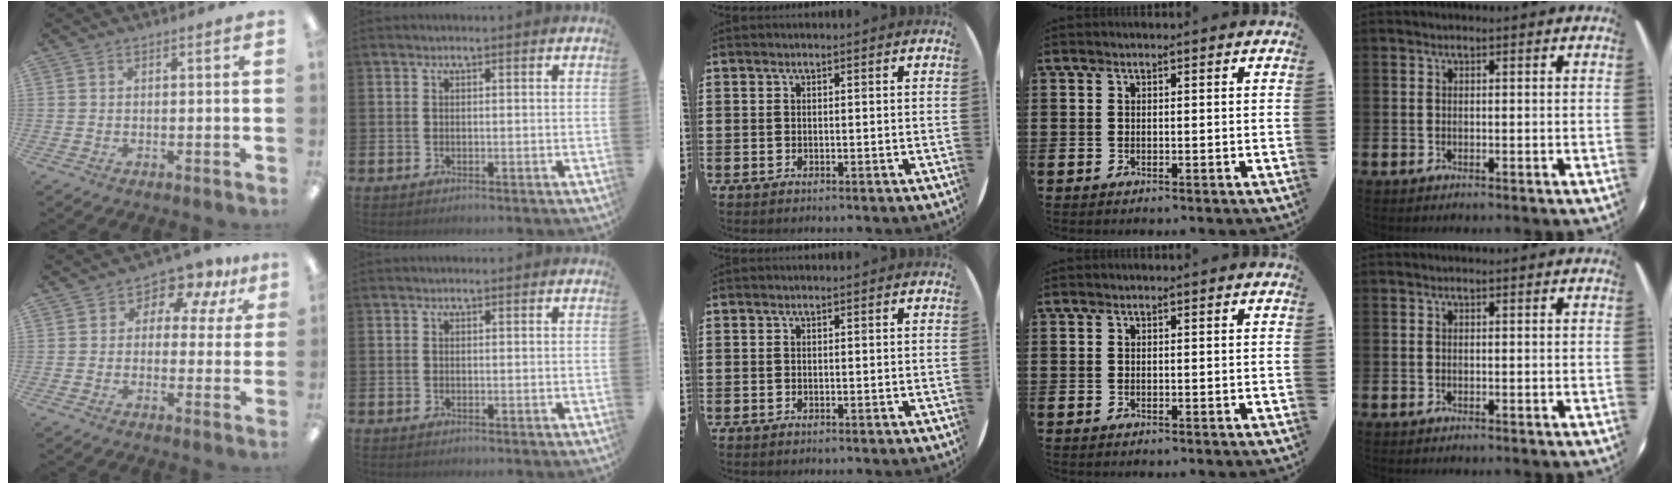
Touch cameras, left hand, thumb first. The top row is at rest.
{"thumb": {"total": 6.9, "force": [4.1, 4.7, 3.0], "torque": [-0.043, -0.032, 0.071]}}